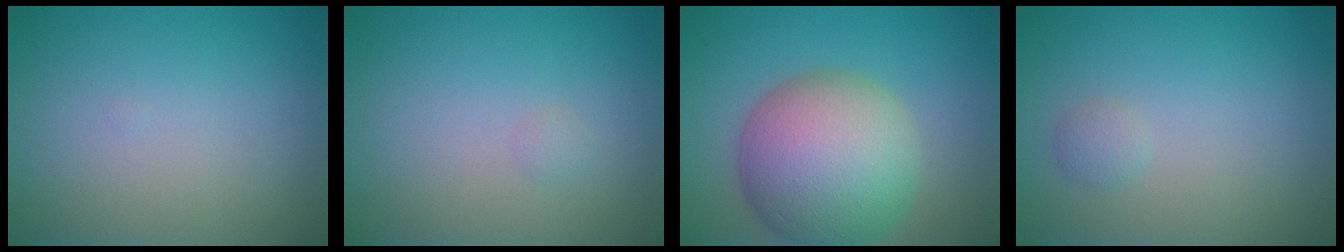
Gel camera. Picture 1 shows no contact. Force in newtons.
{"total": 0.5, "press": 0.5, "slide": 0.0}
{"total": 11.0, "press": 11.0, "slide": 0.4}
{"total": 0.9, "press": 0.9, "slide": 0.0}